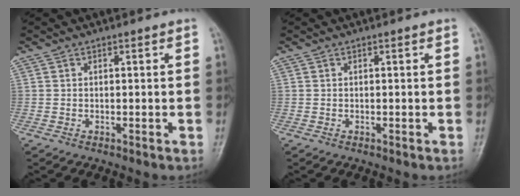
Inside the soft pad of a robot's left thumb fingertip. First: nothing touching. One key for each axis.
{"total": 0.0}